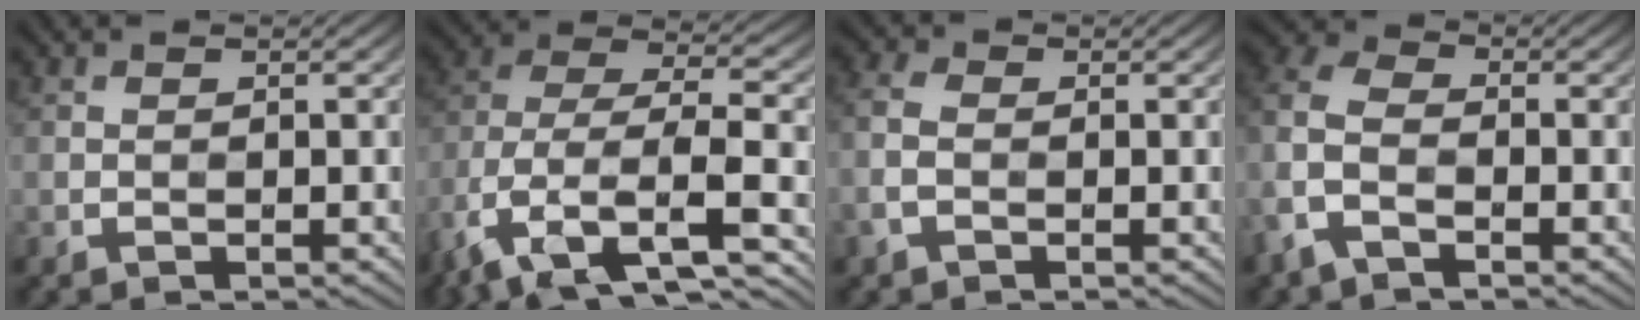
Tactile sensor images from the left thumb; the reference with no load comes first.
{"total": 14.7, "force": [-6.8, 8.0, 10.3], "torque": [-0.261, -0.022, -0.099]}
{"total": 3.1, "force": [-1.0, 2.0, 2.1], "torque": [-0.062, 0.003, -0.030]}
{"total": 7.0, "force": [-2.8, 4.3, 4.8], "torque": [-0.130, 0.001, -0.073]}